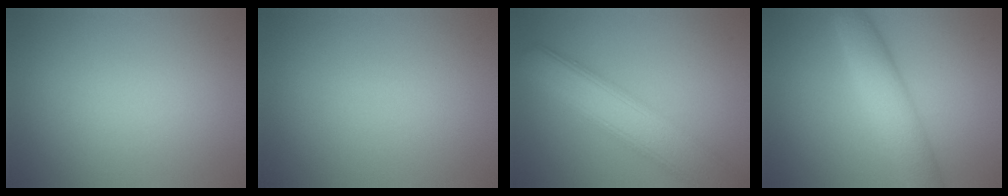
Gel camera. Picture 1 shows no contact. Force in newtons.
{"total": 0.0}
{"total": 7.4, "press": 7.3, "slide": 0.7}
{"total": 4.8, "press": 4.8, "slide": 0.3}